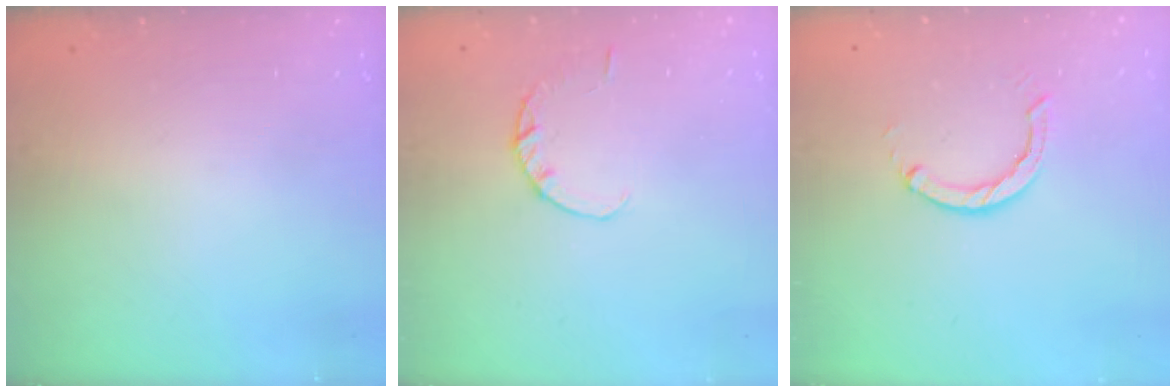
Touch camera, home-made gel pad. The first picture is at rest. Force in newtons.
{"total": 1.8, "press": 1.8, "slide": 0.3}
{"total": 2.9, "press": 2.9, "slide": 0.4}